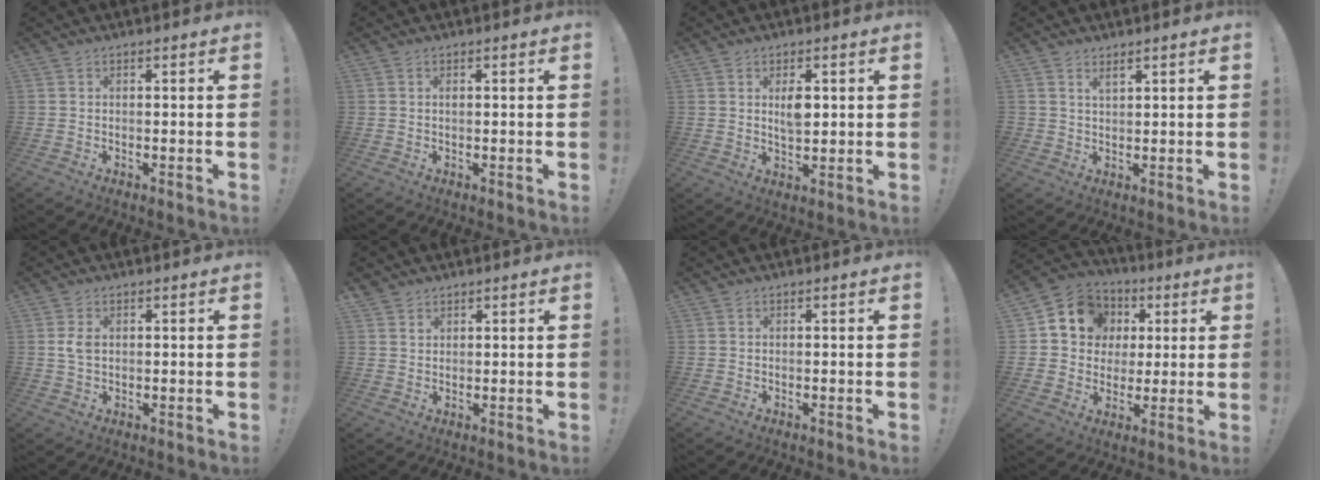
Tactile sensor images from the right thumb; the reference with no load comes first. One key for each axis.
{"total": 0.7, "fx": 0.1, "fy": 0.4, "fz": 0.5, "tx": -0.012, "ty": 0.002, "tz": 0.002}
{"total": 5.3, "fx": 1.2, "fy": 3.0, "fz": 4.2, "tx": -0.049, "ty": -0.008, "tz": 0.013}
{"total": 2.1, "fx": 1.6, "fy": 0.9, "fz": 1.0, "tx": -0.006, "ty": -0.011, "tz": 0.027}
{"total": 3.3, "fx": 0.7, "fy": 1.9, "fz": 2.6, "tx": -0.050, "ty": -0.001, "tz": 0.010}
{"total": 2.4, "fx": 1.9, "fy": 1.6, "fz": 0.3, "tx": 0.005, "ty": -0.015, "tz": 0.032}
{"total": 0.0}
{"total": 12.4, "fx": 3.5, "fy": 11.0, "fz": 4.6, "tx": -0.063, "ty": -0.010, "tz": 0.075}